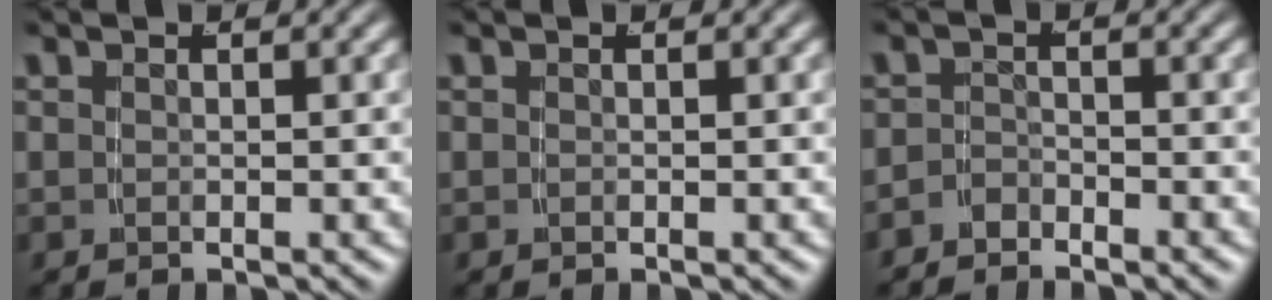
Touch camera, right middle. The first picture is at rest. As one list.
[{"total": 0.0}, {"total": 2.3, "force": [-2.2, 0.6, 0.0], "torque": [-0.002, -0.012, -0.035]}]